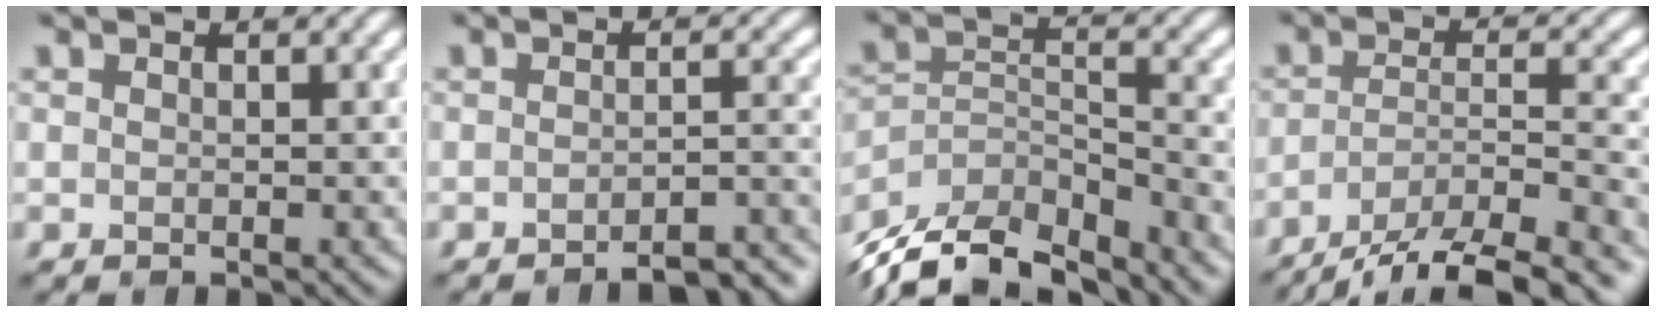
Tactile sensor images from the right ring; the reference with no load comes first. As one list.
[{"total": 5.3, "force": [-4.5, 1.1, 2.7], "torque": [-0.023, 0.008, -0.053]}, {"total": 11.5, "force": [-9.9, 3.8, 4.4], "torque": [-0.092, -0.015, -0.162]}, {"total": 12.2, "force": [-9.9, 3.4, 6.3], "torque": [-0.102, -0.017, -0.143]}]